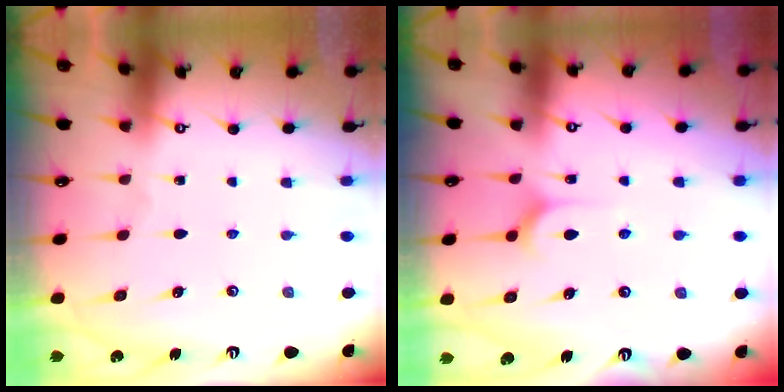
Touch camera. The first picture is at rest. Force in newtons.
{"total": 5.3, "press": 5.2, "slide": 0.7}